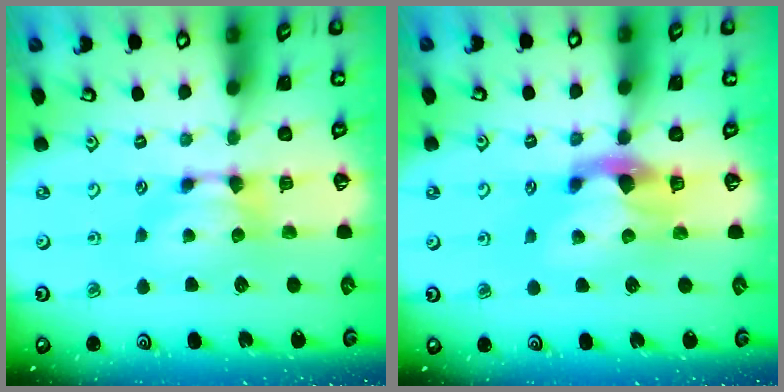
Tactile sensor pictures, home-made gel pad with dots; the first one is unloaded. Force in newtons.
{"total": 2.7, "press": 2.4, "slide": 1.3}